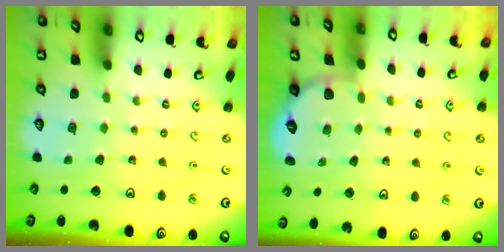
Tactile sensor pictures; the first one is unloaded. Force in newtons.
{"total": 0.0}